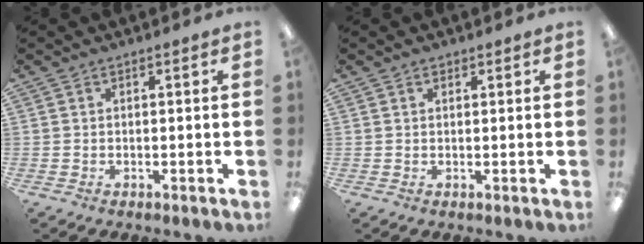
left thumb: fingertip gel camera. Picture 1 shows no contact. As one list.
[{"total": 1.1, "force": [0.7, 0.7, 0.5], "torque": [-0.003, -0.001, 0.010]}]